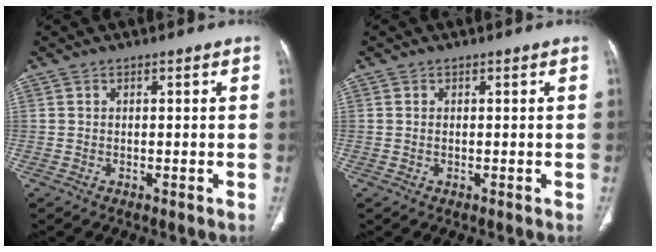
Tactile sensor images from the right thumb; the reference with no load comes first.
{"total": 0.0}